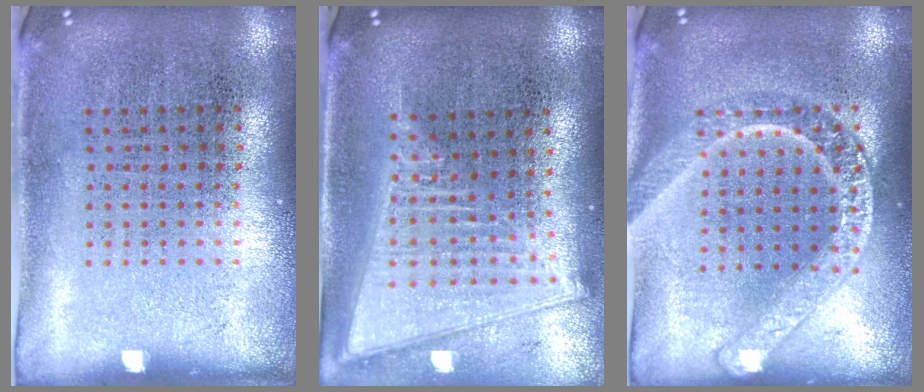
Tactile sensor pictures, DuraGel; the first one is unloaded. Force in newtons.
{"total": 2.2, "press": 1.8, "slide": 1.2}
{"total": 2.4, "press": 2.4, "slide": 0.2}